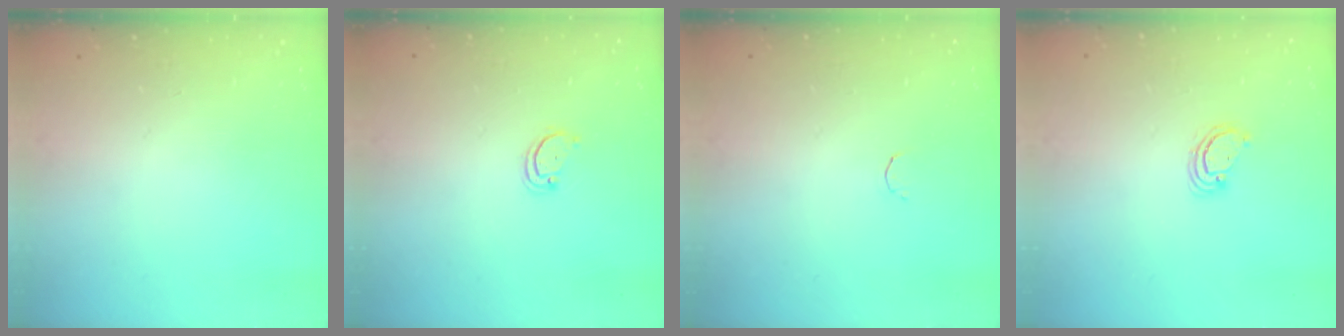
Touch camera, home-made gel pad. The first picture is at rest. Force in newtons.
{"total": 2.2, "press": 2.2, "slide": 0.2}
{"total": 1.8, "press": 1.7, "slide": 0.4}
{"total": 2.9, "press": 2.9, "slide": 0.3}